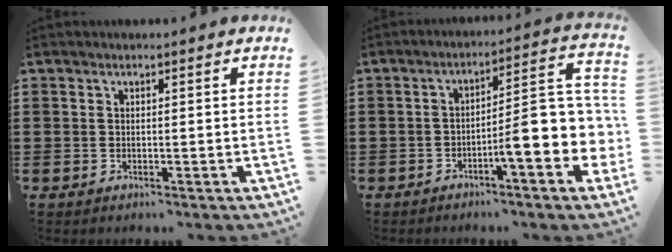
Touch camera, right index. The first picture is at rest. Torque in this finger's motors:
{"motor_torque": [2.14, 0.00, 0.46, 0.17]}